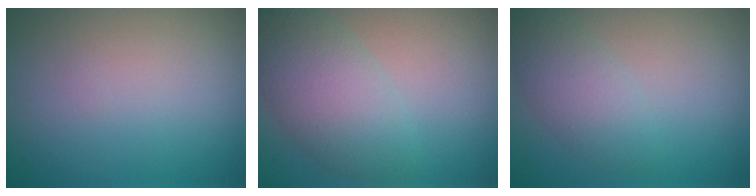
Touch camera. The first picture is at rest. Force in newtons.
{"total": 5.1, "press": 5.1, "slide": 0.2}
{"total": 3.1, "press": 3.1, "slide": 0.1}